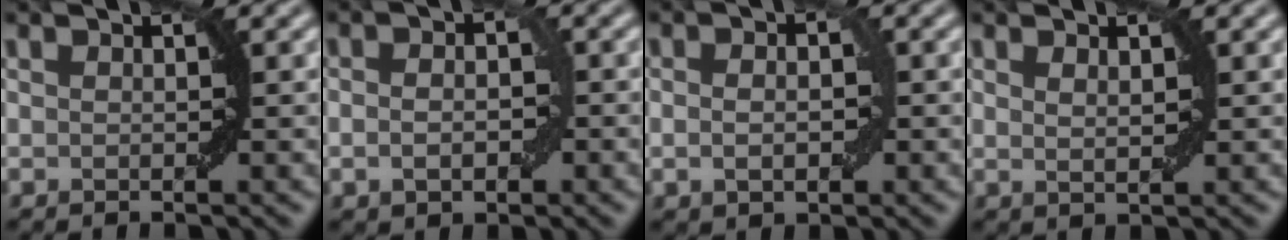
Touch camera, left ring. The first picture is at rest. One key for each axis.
{"total": 2.8, "fx": -0.5, "fy": 1.7, "fz": 2.2, "tx": -0.032, "ty": 0.003, "tz": -0.008}
{"total": 2.7, "fx": -0.2, "fy": 1.6, "fz": 2.2, "tx": -0.031, "ty": 0.002, "tz": -0.004}
{"total": 1.1, "fx": 0.7, "fy": 0.2, "fz": 0.8, "tx": -0.013, "ty": -0.001, "tz": 0.013}